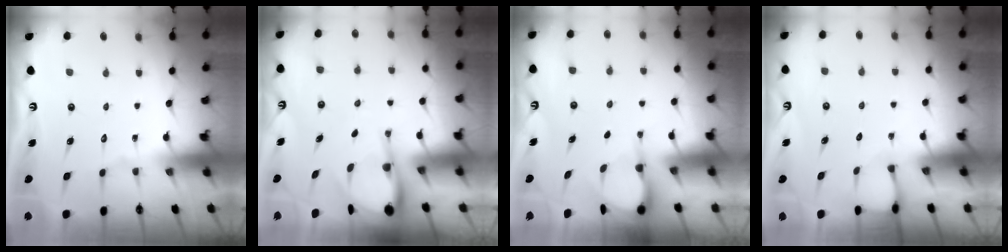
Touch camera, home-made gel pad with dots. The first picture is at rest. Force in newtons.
{"total": 6.6, "press": 6.6, "slide": 0.8}
{"total": 5.7, "press": 5.7, "slide": 0.2}
{"total": 1.9, "press": 1.9, "slide": 0.2}